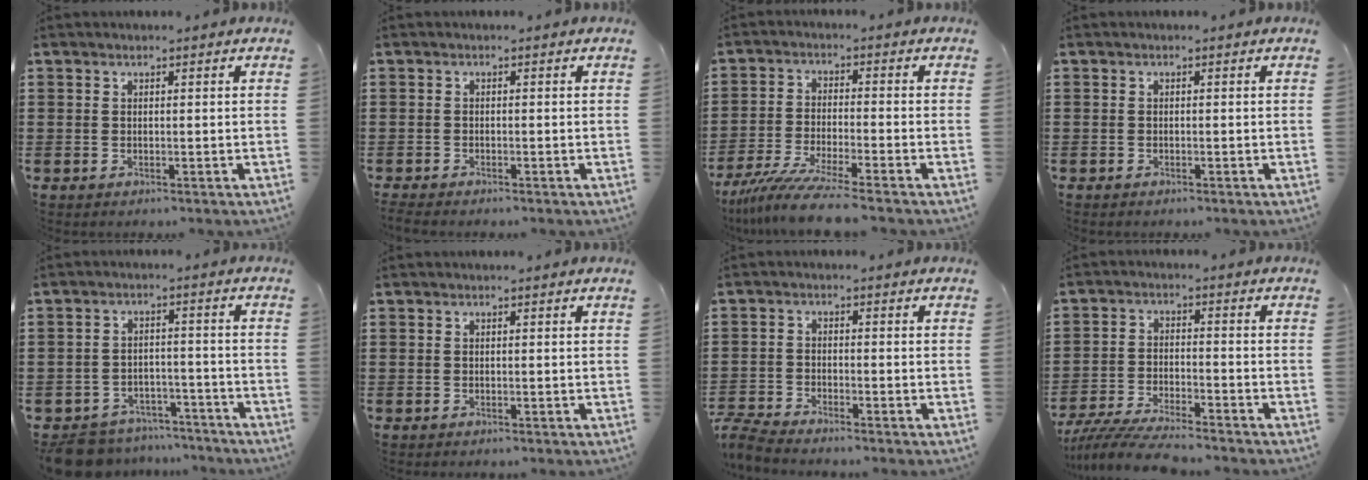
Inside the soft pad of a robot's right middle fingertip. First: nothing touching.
{"total": 0.8, "force": [-0.7, 0.1, 0.2], "torque": [-0.005, -0.004, -0.014]}
{"total": 6.9, "force": [-5.8, -0.2, 3.7], "torque": [-0.084, -0.019, -0.113]}
{"total": 0.0}
{"total": 6.4, "force": [-6.2, 1.6, 0.7], "torque": [-0.018, 0.017, -0.124]}
{"total": 0.0}
{"total": 3.3, "force": [-3.2, 0.1, 0.8], "torque": [-0.036, -0.006, -0.071]}
{"total": 6.1, "force": [-5.7, 0.3, 2.0], "torque": [-0.050, -0.009, -0.114]}